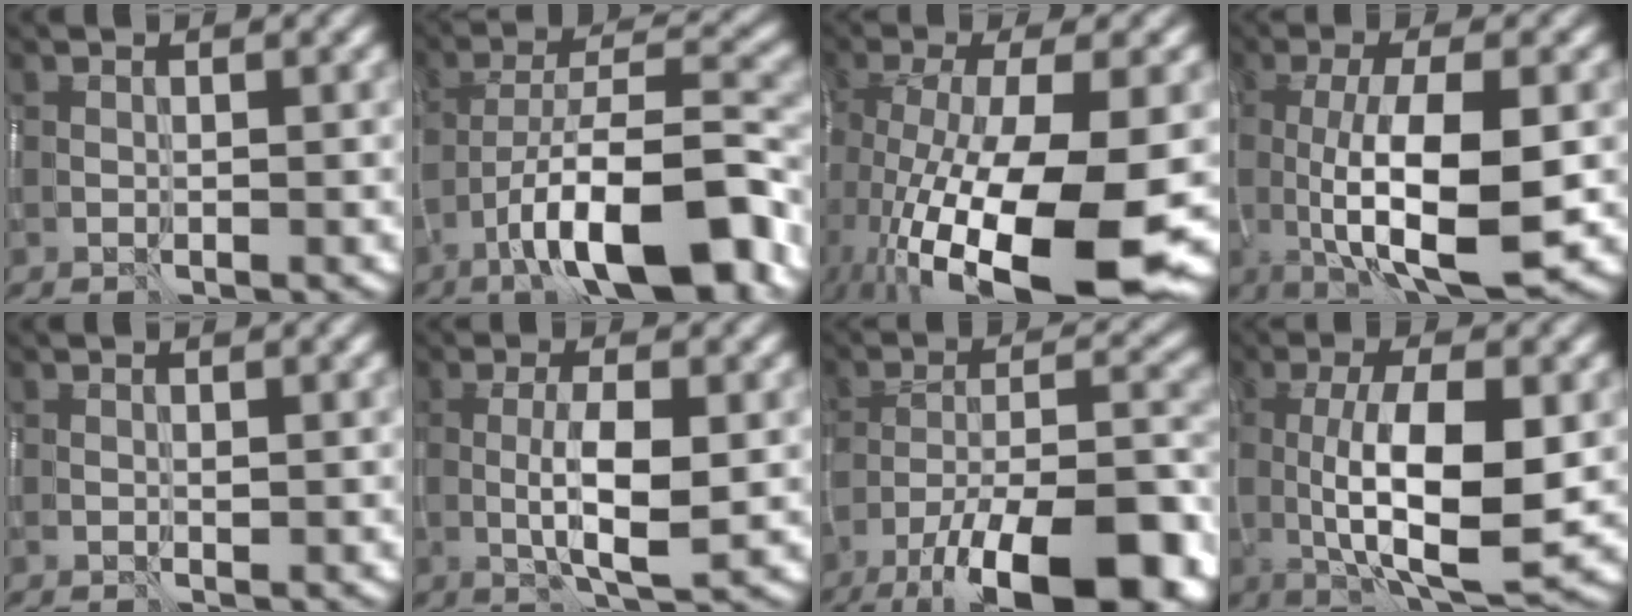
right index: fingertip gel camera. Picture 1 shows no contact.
{"total": 12.1, "force": [-6.8, 3.4, 9.4], "torque": [-0.144, 0.012, -0.110]}
{"total": 15.2, "force": [-5.4, 5.0, 13.3], "torque": [-0.229, -0.034, -0.075]}
{"total": 9.2, "force": [-1.0, 2.8, 8.8], "torque": [-0.150, -0.015, -0.010]}
{"total": 0.0}
{"total": 4.8, "force": [-0.7, 1.1, 4.6], "torque": [-0.085, -0.001, -0.011]}
{"total": 16.0, "force": [-10.4, 5.0, 11.2], "torque": [-0.177, -0.004, -0.157]}
{"total": 9.2, "force": [-0.4, 2.9, 8.7], "torque": [-0.146, -0.009, -0.001]}